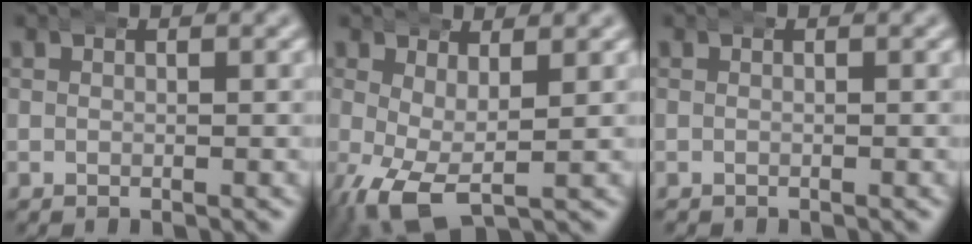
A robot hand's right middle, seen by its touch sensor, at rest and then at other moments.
{"total": 5.5, "force": [-1.7, 2.7, 4.4], "torque": [-0.108, -0.037, -0.009]}
{"total": 0.0}